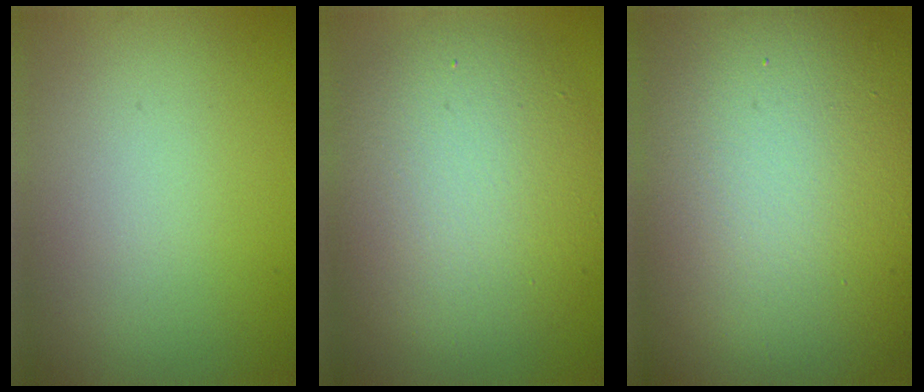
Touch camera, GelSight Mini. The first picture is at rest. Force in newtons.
{"total": 8.4, "press": 8.4, "slide": 0.2}
{"total": 20.4, "press": 20.4, "slide": 1.8}